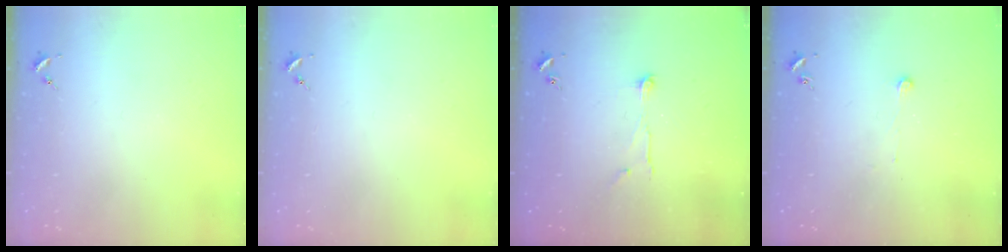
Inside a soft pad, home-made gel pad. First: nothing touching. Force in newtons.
{"total": 0.0}
{"total": 6.3, "press": 6.3, "slide": 0.2}
{"total": 3.7, "press": 3.6, "slide": 0.3}